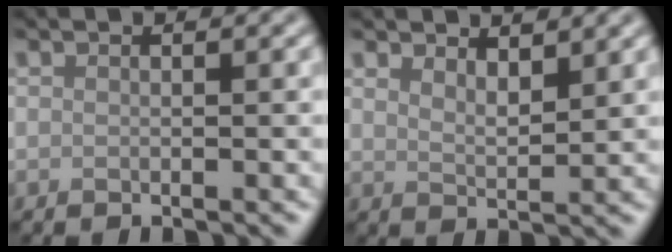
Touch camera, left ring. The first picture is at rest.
{"total": 2.5, "force": [2.0, 0.7, 1.3], "torque": [-0.022, -0.004, 0.035]}